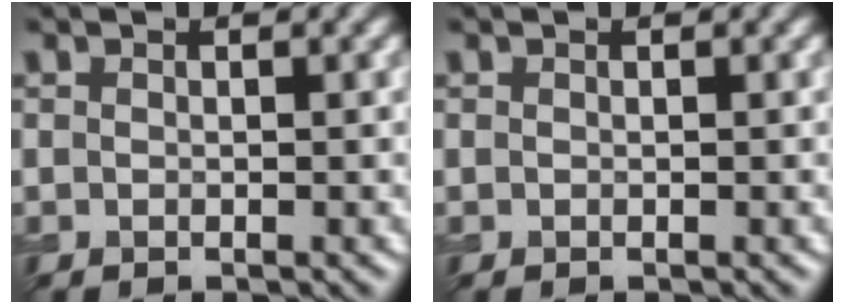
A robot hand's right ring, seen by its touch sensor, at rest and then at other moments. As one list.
[{"total": 0.0}]